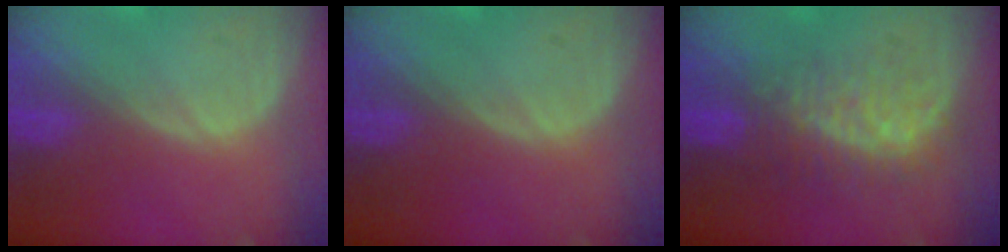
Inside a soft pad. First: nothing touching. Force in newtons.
{"total": 0.0}
{"total": 7.9, "press": 7.8, "slide": 1.1}